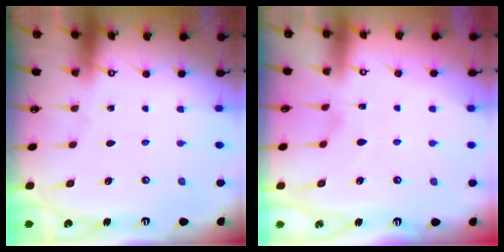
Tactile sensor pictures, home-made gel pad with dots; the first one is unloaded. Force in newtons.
{"total": 2.5, "press": 2.1, "slide": 1.3}